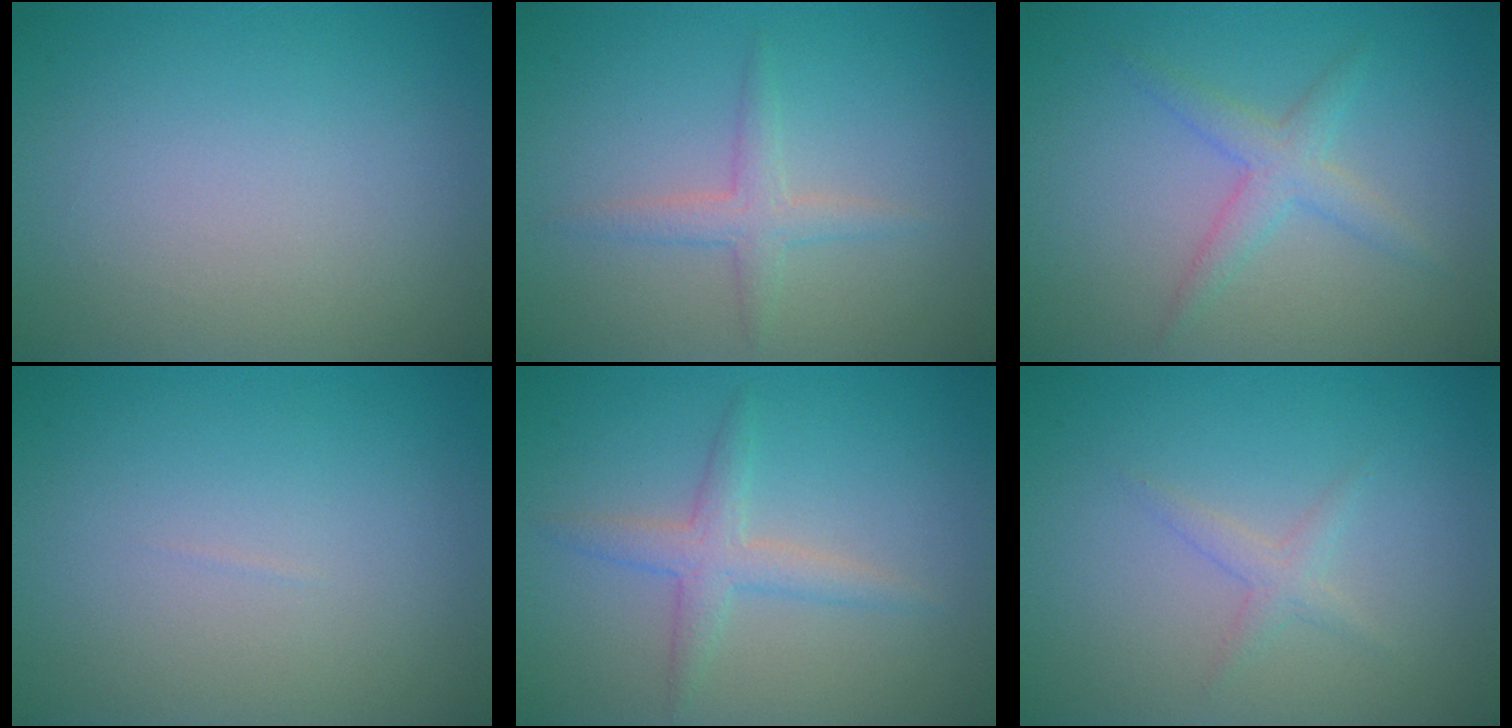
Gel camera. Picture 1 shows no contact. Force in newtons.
{"total": 1.9, "press": 1.9, "slide": 0.1}
{"total": 2.4, "press": 2.4, "slide": 0.1}
{"total": 0.0}
{"total": 2.5, "press": 2.5, "slide": 0.1}
{"total": 1.3, "press": 1.3, "slide": 0.1}